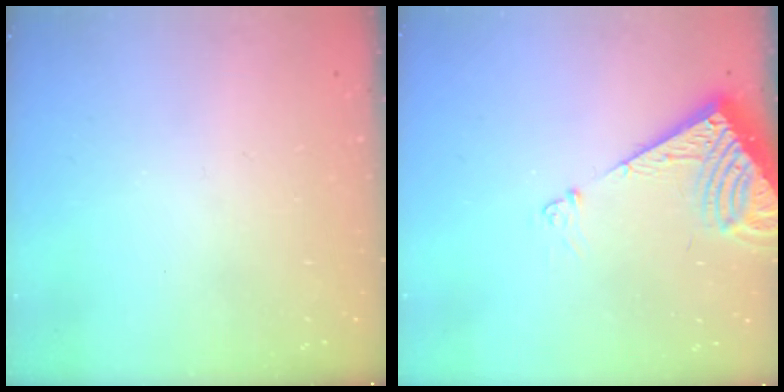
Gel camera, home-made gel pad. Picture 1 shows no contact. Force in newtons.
{"total": 7.7, "press": 7.7, "slide": 0.7}